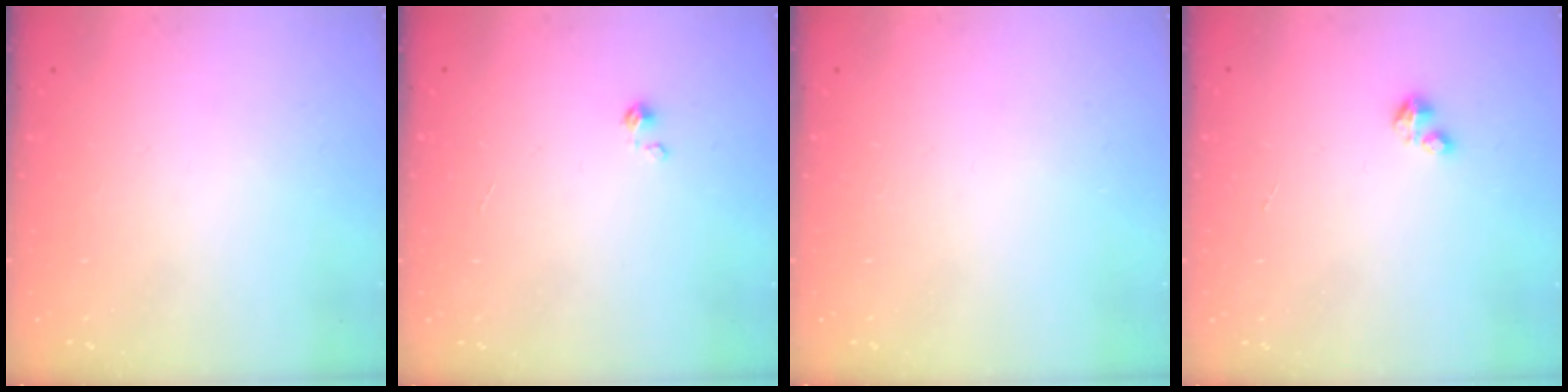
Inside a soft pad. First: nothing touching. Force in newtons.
{"total": 0.0}
{"total": 0.0}
{"total": 1.7, "press": 1.7, "slide": 0.2}